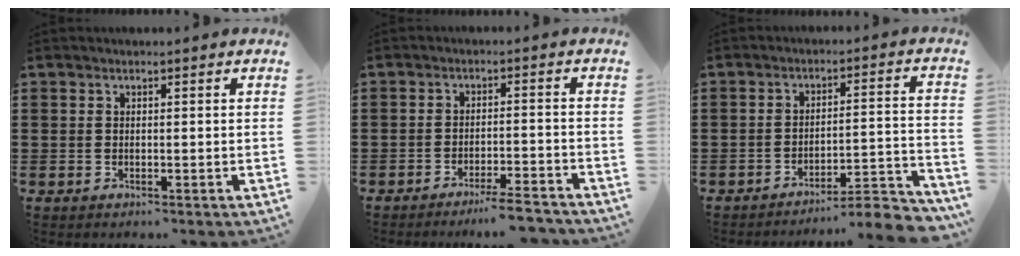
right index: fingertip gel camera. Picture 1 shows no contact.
{"total": 4.5, "force": [-4.1, -0.3, 1.9], "torque": [-0.030, -0.007, -0.078]}
{"total": 5.5, "force": [-5.1, -0.1, 2.0], "torque": [-0.032, -0.015, -0.102]}